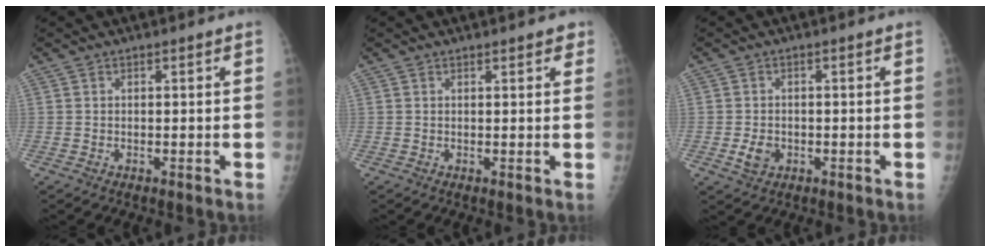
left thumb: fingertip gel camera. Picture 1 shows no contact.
{"total": 2.2, "force": [1.6, 0.9, 1.3], "torque": [-0.001, -0.003, 0.016]}
{"total": 3.2, "force": [-0.9, 2.5, 1.9], "torque": [-0.030, 0.001, -0.012]}